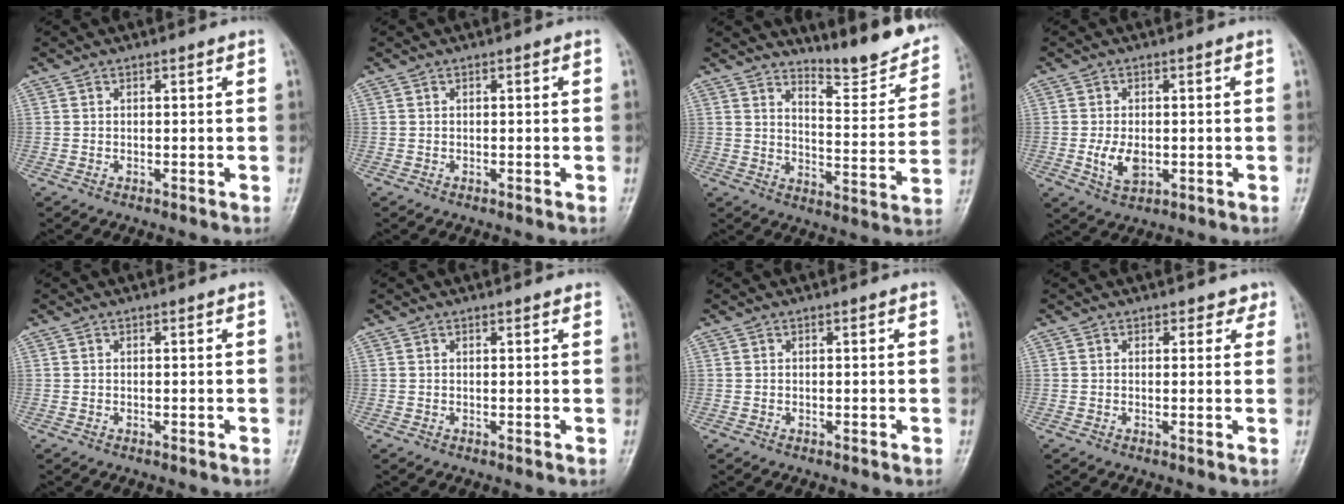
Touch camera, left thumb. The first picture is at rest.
{"total": 0.0}
{"total": 12.8, "force": [11.1, 2.8, 5.8], "torque": [-0.058, -0.085, 0.151]}
{"total": 4.9, "force": [-0.6, 2.9, 4.0], "torque": [-0.073, -0.007, -0.004]}
{"total": 0.0}
{"total": 0.9, "force": [0.8, 0.2, 0.3], "torque": [-0.004, -0.002, 0.010]}
{"total": 0.0}
{"total": 2.0, "force": [1.4, 1.4, 0.4], "torque": [0.022, -0.005, 0.011]}